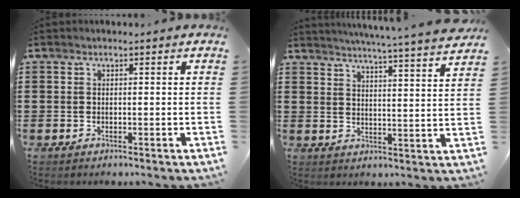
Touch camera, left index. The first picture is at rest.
{"total": 4.7, "force": [4.4, -1.0, 1.1], "torque": [-0.041, -0.036, 0.072]}